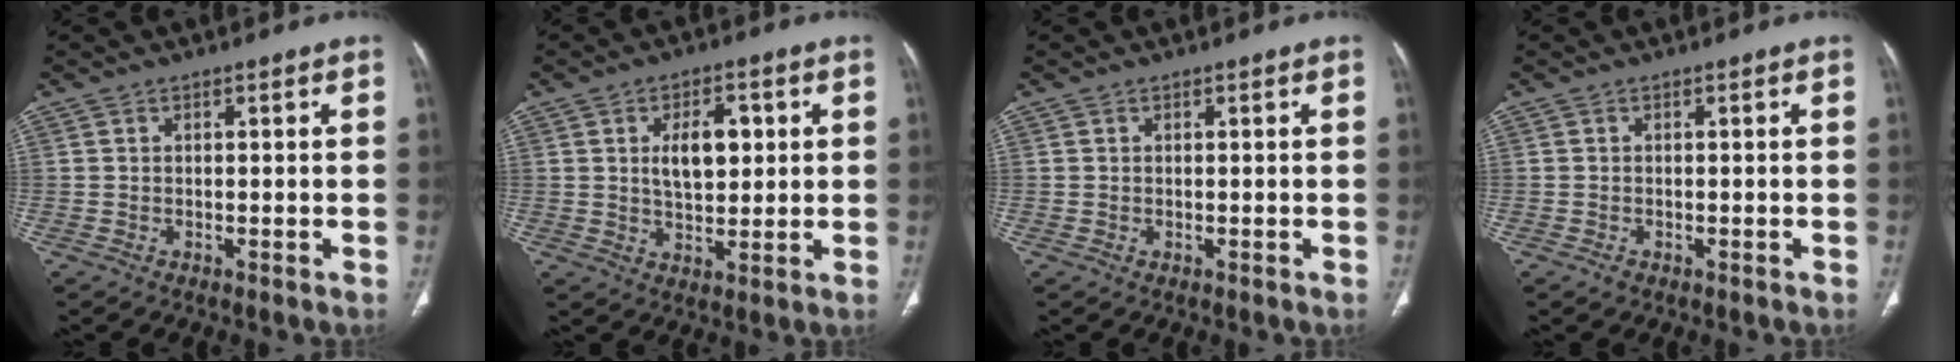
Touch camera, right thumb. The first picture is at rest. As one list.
[{"total": 8.2, "force": [1.8, 4.6, 6.5], "torque": [-0.084, -0.004, 0.034]}, {"total": 0.0}, {"total": 0.9, "force": [-0.4, 0.7, 0.4], "torque": [-0.009, 0.000, -0.006]}]